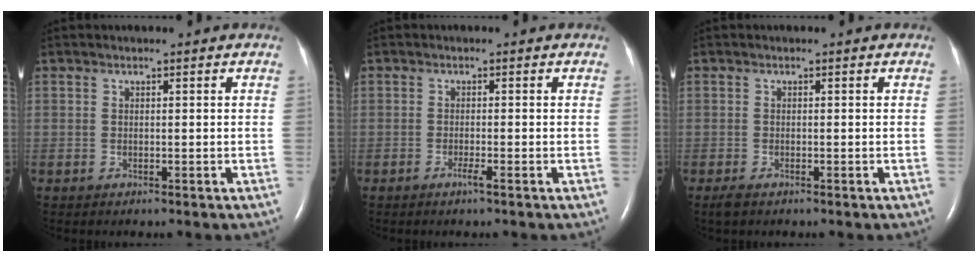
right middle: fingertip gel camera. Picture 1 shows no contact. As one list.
[{"total": 1.2, "force": [-0.7, -0.2, 0.9], "torque": [-0.021, -0.001, -0.014]}, {"total": 1.4, "force": [-1.0, 0.5, 0.9], "torque": [-0.027, -0.005, -0.016]}]